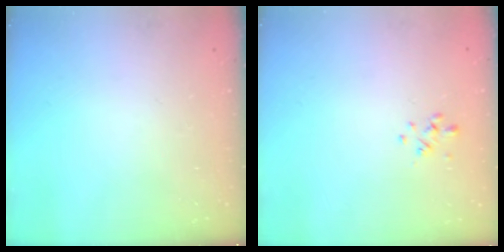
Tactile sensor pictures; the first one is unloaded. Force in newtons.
{"total": 0.9, "press": 0.7, "slide": 0.5}